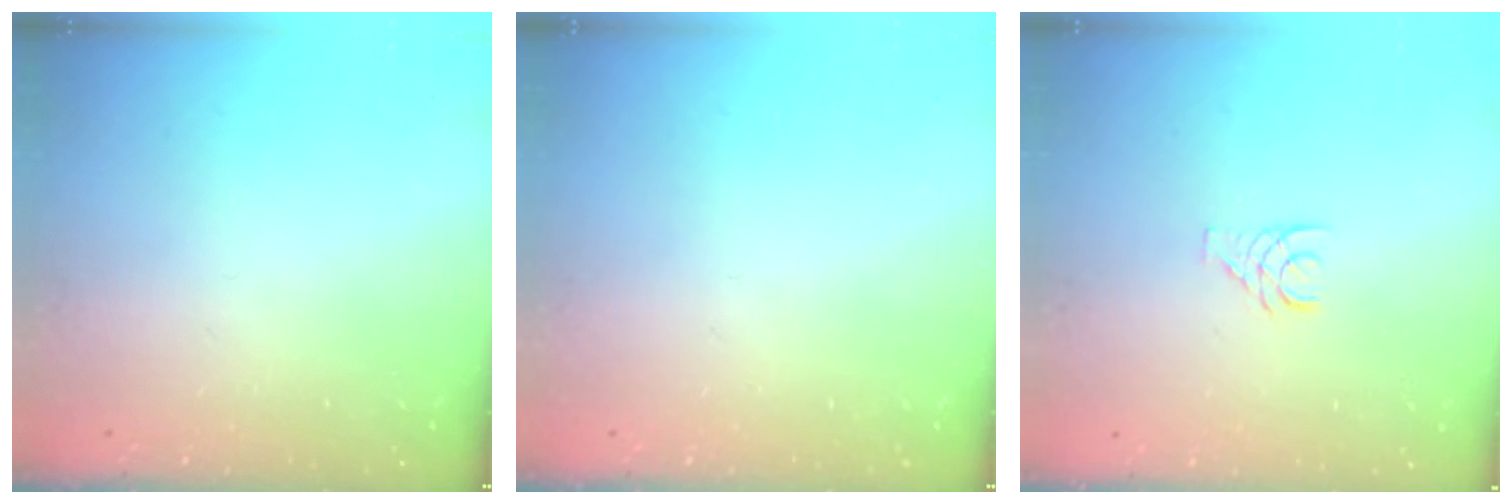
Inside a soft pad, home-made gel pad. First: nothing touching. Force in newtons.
{"total": 0.0}
{"total": 3.6, "press": 3.6, "slide": 0.4}